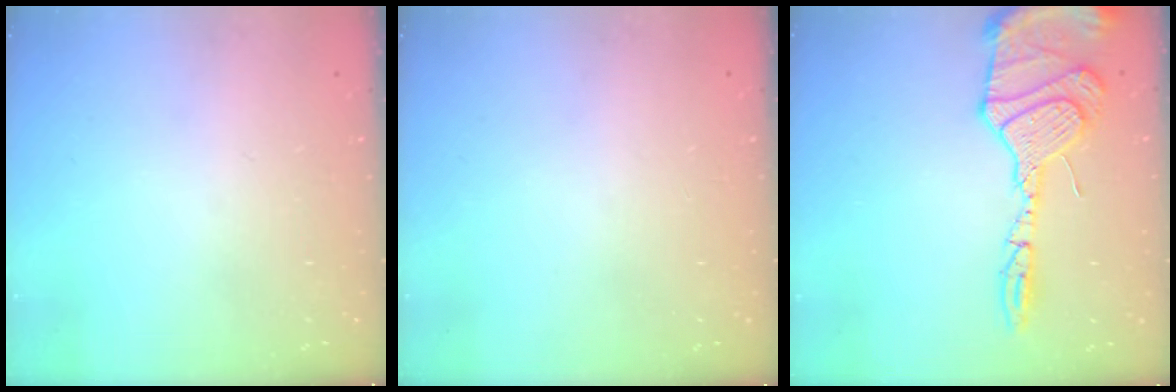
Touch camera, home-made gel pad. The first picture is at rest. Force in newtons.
{"total": 15.1, "press": 2.1, "slide": 14.9}
{"total": 18.6, "press": 18.4, "slide": 3.1}